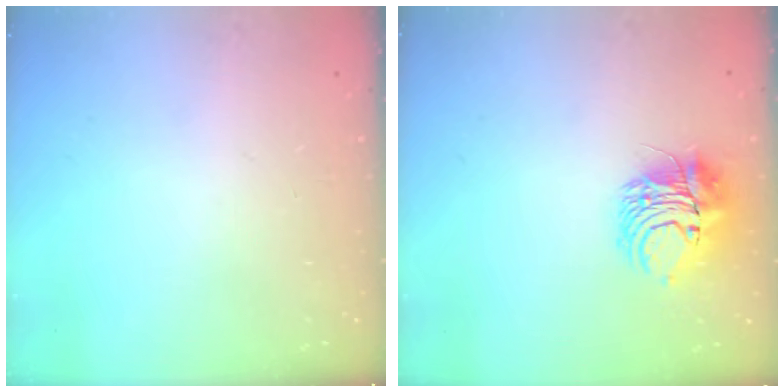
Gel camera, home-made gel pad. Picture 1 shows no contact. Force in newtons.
{"total": 9.0, "press": 8.9, "slide": 1.3}